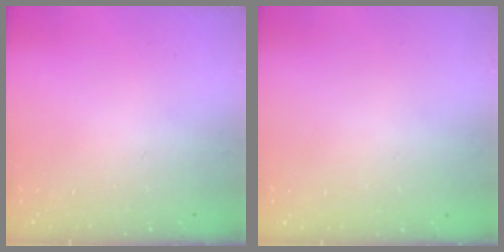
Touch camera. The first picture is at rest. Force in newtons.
{"total": 0.0}